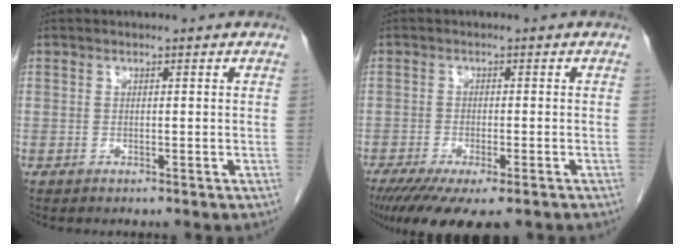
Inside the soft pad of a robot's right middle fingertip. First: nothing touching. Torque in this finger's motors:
{"motor_torque": [1.23, -0.91, 0.16, 0.06]}